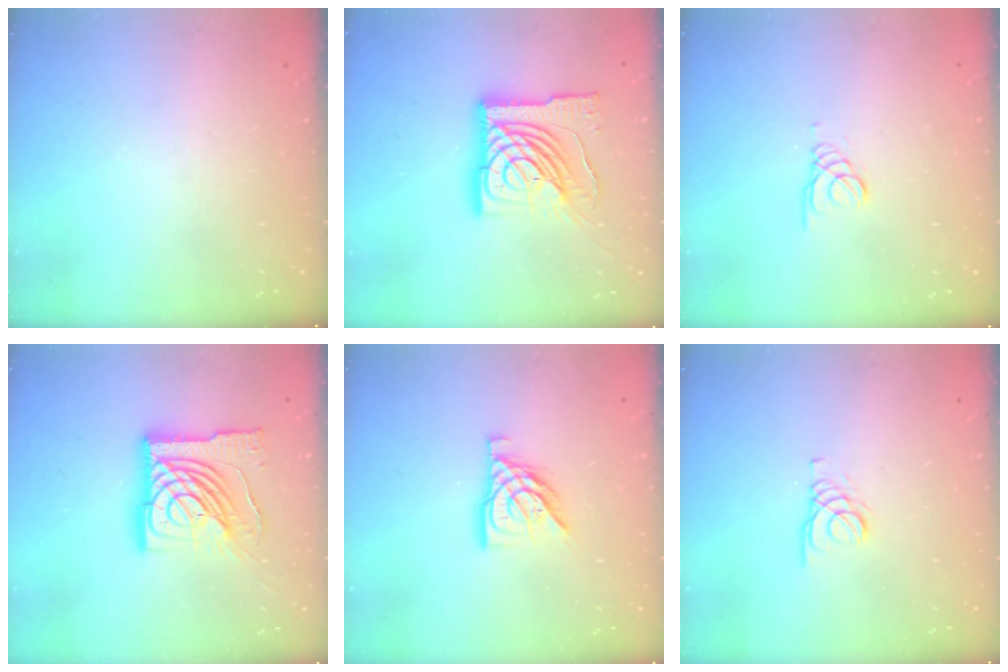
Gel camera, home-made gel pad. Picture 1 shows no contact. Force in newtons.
{"total": 23.1, "press": 22.9, "slide": 2.5}
{"total": 1.1, "press": 1.0, "slide": 0.1}
{"total": 23.1, "press": 22.9, "slide": 2.5}
{"total": 11.5, "press": 11.4, "slide": 1.4}
{"total": 2.0, "press": 2.0, "slide": 0.1}